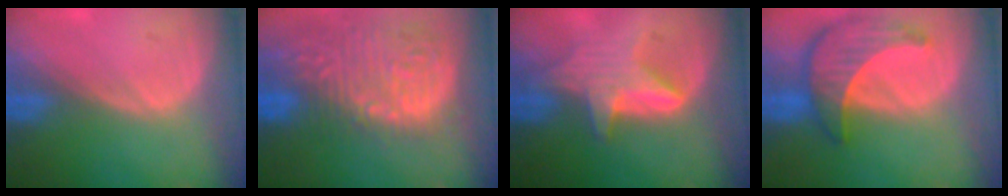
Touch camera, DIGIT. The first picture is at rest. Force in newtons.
{"total": 15.3, "press": 12.6, "slide": 8.7}
{"total": 6.0, "press": 5.8, "slide": 1.2}
{"total": 8.7, "press": 7.9, "slide": 3.7}